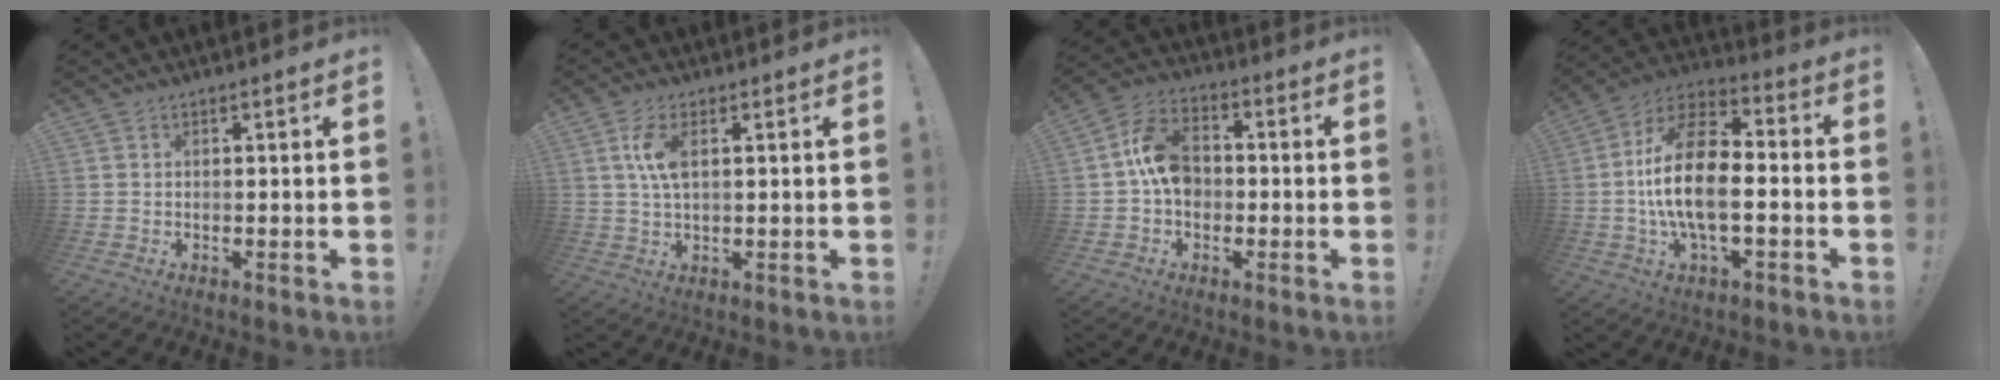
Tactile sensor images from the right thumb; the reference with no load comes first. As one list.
[{"total": 6.6, "force": [1.7, 2.8, 5.8], "torque": [-0.115, -0.005, 0.024]}, {"total": 11.7, "force": [-0.5, 8.7, 7.8], "torque": [-0.131, 0.017, -0.003]}, {"total": 18.7, "force": [-2.1, 9.5, 16.0], "torque": [-0.290, 0.018, -0.035]}]